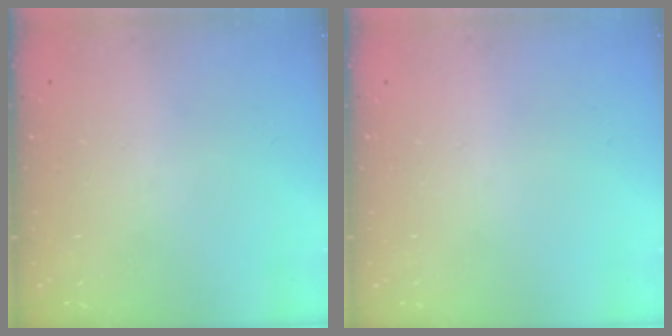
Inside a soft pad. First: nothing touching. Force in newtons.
{"total": 0.0}